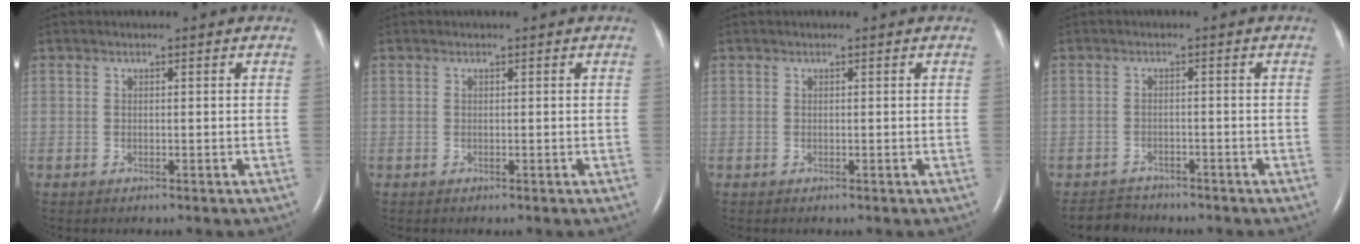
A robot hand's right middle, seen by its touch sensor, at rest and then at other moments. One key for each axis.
{"total": 0.0}
{"total": 0.0}
{"total": 3.3, "fx": -3.1, "fy": 1.0, "fz": -0.7, "tx": 0.005, "ty": -0.007, "tz": -0.054}